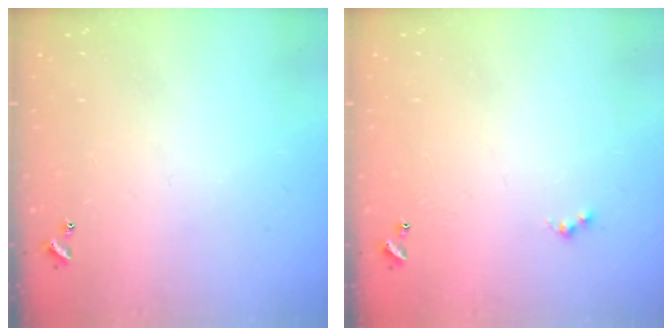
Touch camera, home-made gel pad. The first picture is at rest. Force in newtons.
{"total": 0.8, "press": 0.5, "slide": 0.5}